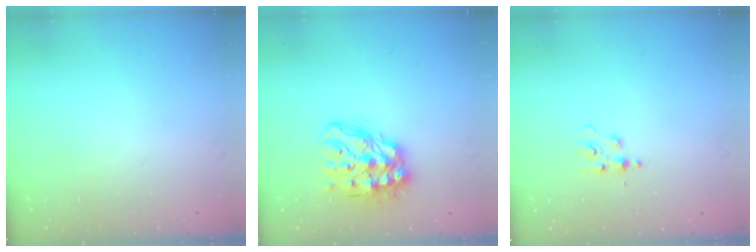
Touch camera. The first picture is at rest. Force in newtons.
{"total": 14.6, "press": 14.5, "slide": 2.0}
{"total": 4.1, "press": 4.1, "slide": 0.5}